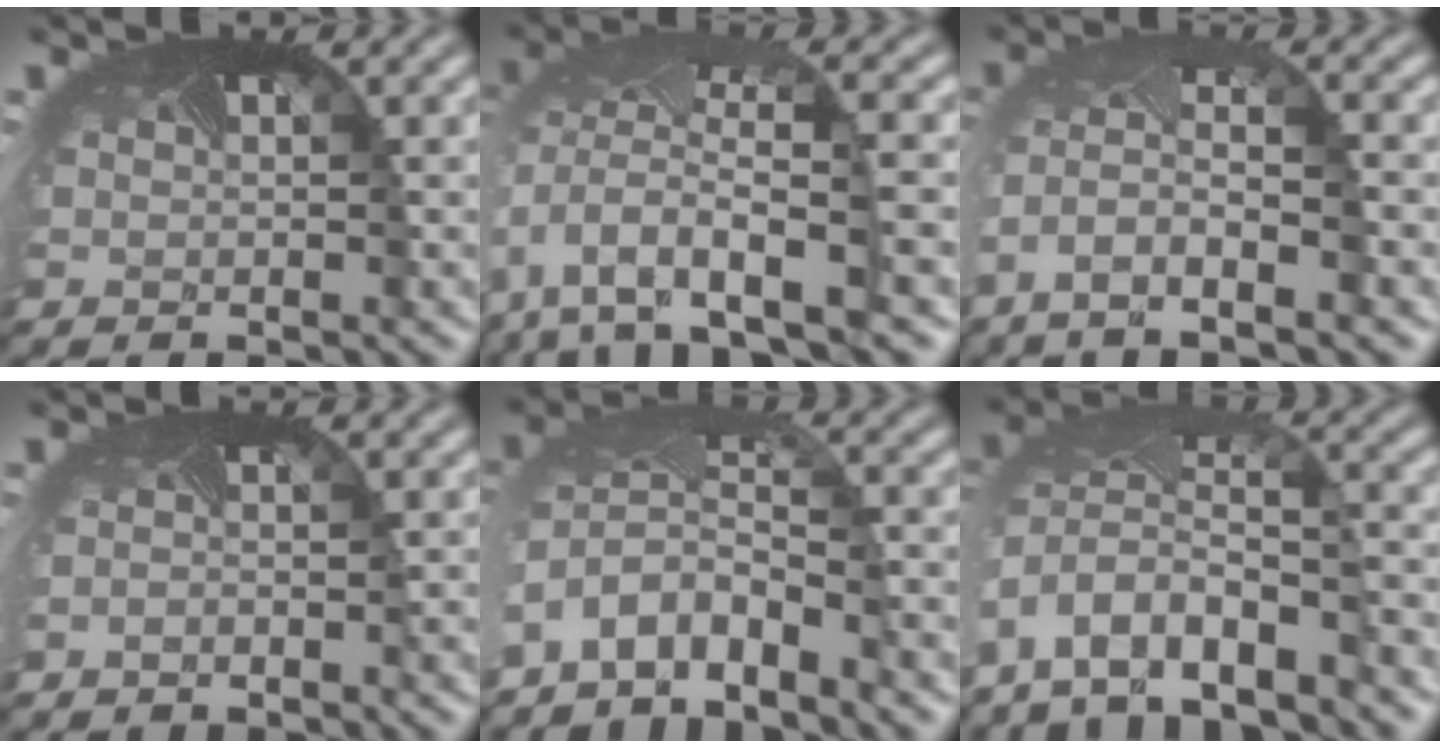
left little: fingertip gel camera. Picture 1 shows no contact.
{"total": 11.0, "force": [-4.4, 4.7, 9.0], "torque": [-0.198, -0.019, -0.057]}
{"total": 6.6, "force": [-3.5, 2.2, 5.2], "torque": [-0.123, -0.017, -0.061]}
{"total": 1.1, "force": [-1.1, -0.2, 0.2], "torque": [-0.012, -0.008, -0.021]}
{"total": 5.4, "force": [-3.8, 2.1, 3.2], "torque": [-0.069, -0.011, -0.075]}
{"total": 7.6, "force": [-5.9, 2.7, 3.9], "torque": [-0.082, -0.020, -0.101]}